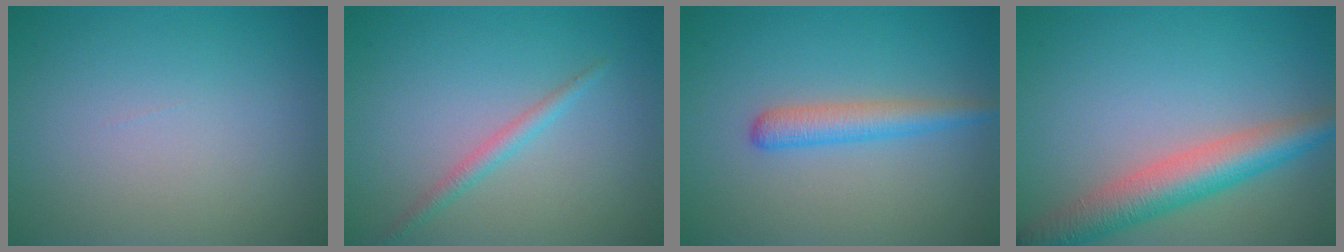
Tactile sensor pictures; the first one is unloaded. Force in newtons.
{"total": 1.5, "press": 1.5, "slide": 0.0}
{"total": 2.7, "press": 2.7, "slide": 0.1}
{"total": 5.8, "press": 5.8, "slide": 0.2}